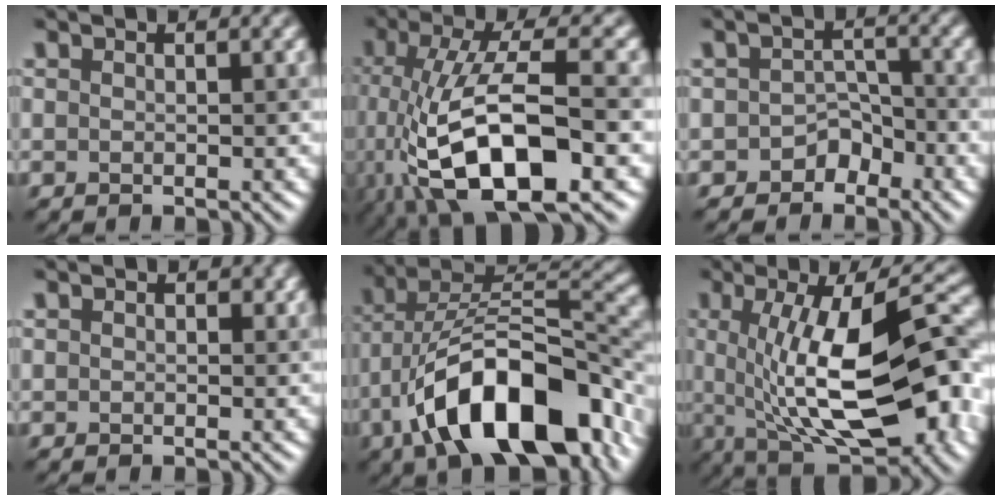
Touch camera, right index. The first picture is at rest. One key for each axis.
{"total": 12.9, "fx": -3.6, "fy": 4.6, "fz": 11.4, "tx": -0.214, "ty": 0.000, "tz": -0.066}
{"total": 2.1, "fx": -1.4, "fy": 1.5, "fz": 0.6, "tx": -0.001, "ty": 0.015, "tz": -0.023}
{"total": 0.7, "fx": 0.6, "fy": 0.4, "fz": 0.1, "tx": 0.004, "ty": 0.000, "tz": 0.007}
{"total": 14.3, "fx": -6.3, "fy": 6.8, "fz": 10.9, "tx": -0.166, "ty": 0.012, "tz": -0.109}
{"total": 13.1, "fx": -0.3, "fy": 4.5, "fz": 12.3, "tx": -0.174, "ty": 0.002, "tz": -0.007}